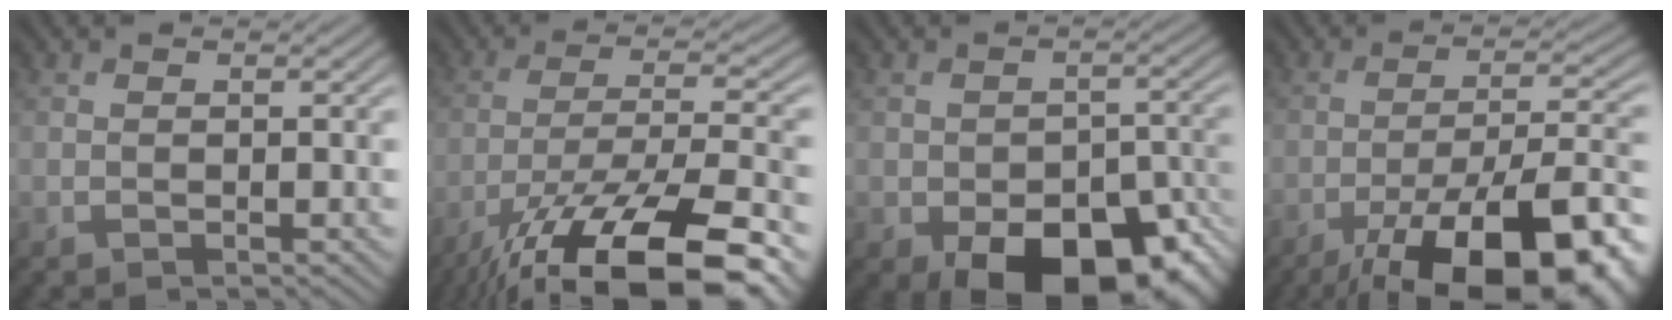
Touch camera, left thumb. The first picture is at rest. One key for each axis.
{"total": 17.8, "fx": -11.7, "fy": 5.0, "fz": 12.4, "tx": -0.212, "ty": -0.037, "tz": -0.190}
{"total": 13.9, "fx": -7.4, "fy": 7.4, "fz": 9.1, "tx": -0.126, "ty": -0.031, "tz": -0.108}
{"total": 18.3, "fx": -11.2, "fy": 6.1, "fz": 13.1, "tx": -0.176, "ty": -0.019, "tz": -0.167}